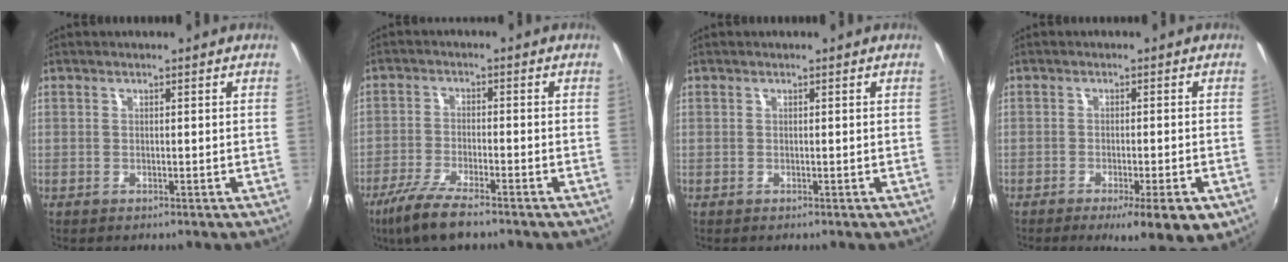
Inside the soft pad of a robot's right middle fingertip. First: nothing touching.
{"total": 8.6, "force": [-6.3, 1.5, 5.6], "torque": [-0.136, -0.024, -0.121]}
{"total": 0.0}
{"total": 7.9, "force": [-4.4, 1.1, 6.5], "torque": [-0.102, -0.020, -0.058]}